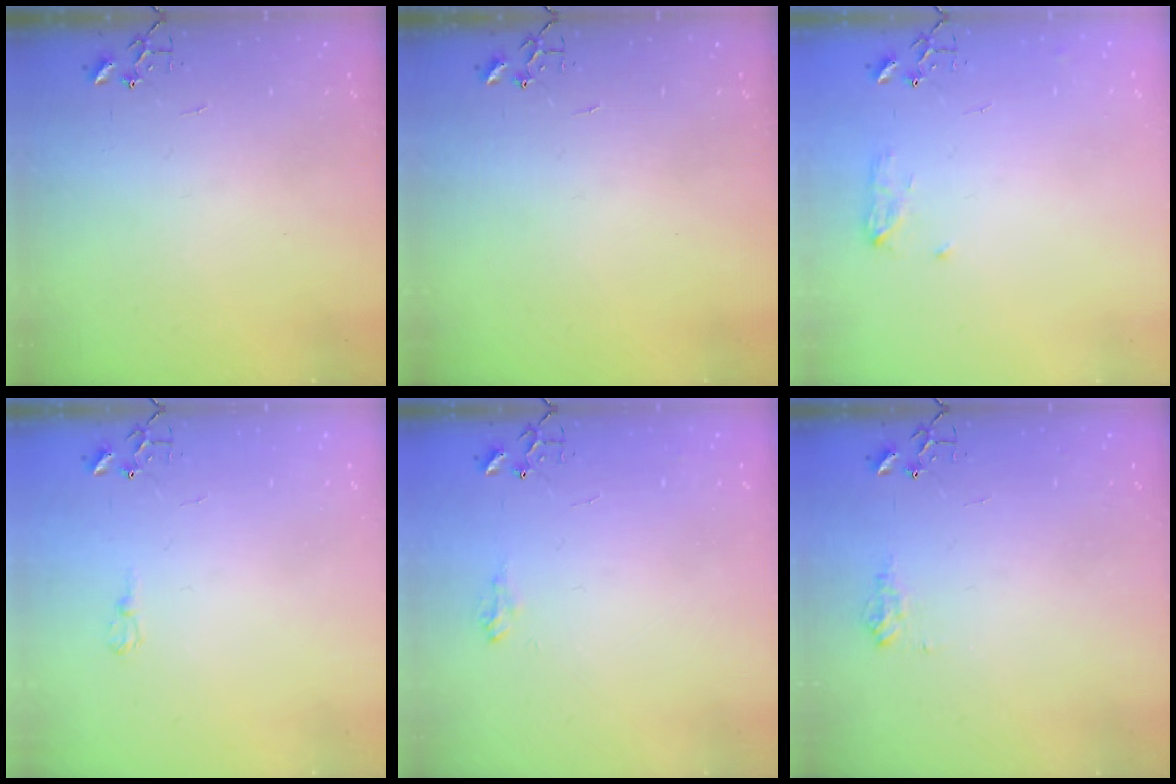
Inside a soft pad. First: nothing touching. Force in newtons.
{"total": 0.0}
{"total": 6.5, "press": 6.5, "slide": 0.5}
{"total": 6.3, "press": 6.2, "slide": 0.7}
{"total": 7.9, "press": 7.8, "slide": 1.0}
{"total": 7.5, "press": 7.5, "slide": 0.3}